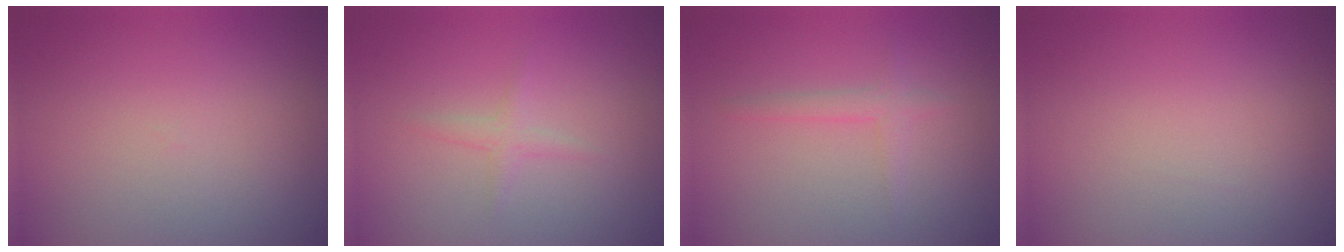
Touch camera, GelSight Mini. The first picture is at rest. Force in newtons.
{"total": 1.1, "press": 1.1, "slide": 0.0}
{"total": 1.5, "press": 1.5, "slide": 0.0}
{"total": 0.0}